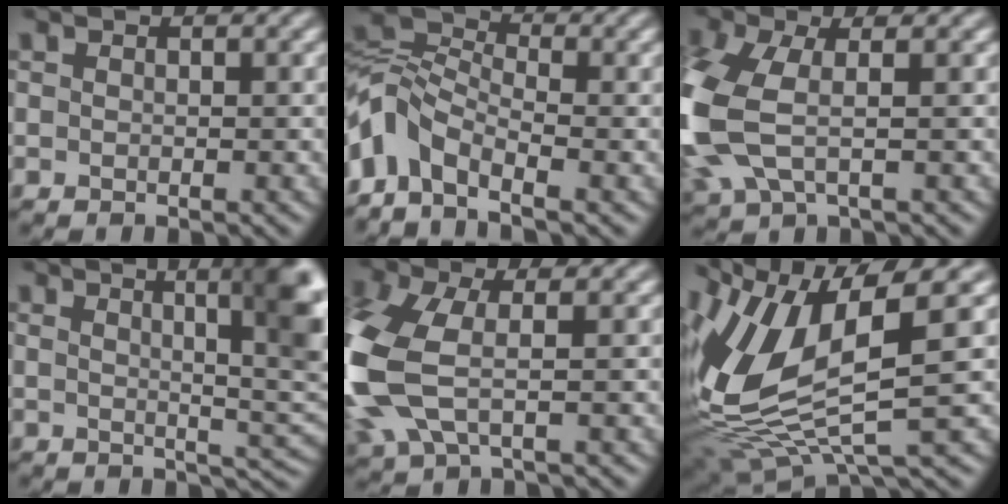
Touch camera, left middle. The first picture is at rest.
{"total": 5.8, "force": [-2.7, 3.1, 4.0], "torque": [-0.086, 0.015, -0.073]}
{"total": 7.9, "force": [-0.7, 4.4, 6.5], "torque": [-0.194, -0.006, -0.022]}
{"total": 9.4, "force": [2.7, 2.3, 8.7], "torque": [-0.085, 0.014, 0.028]}
{"total": 8.9, "force": [-0.9, 4.9, 7.3], "torque": [-0.217, -0.009, -0.021]}
{"total": 10.1, "force": [2.4, 3.5, 9.2], "torque": [-0.212, -0.007, 0.049]}